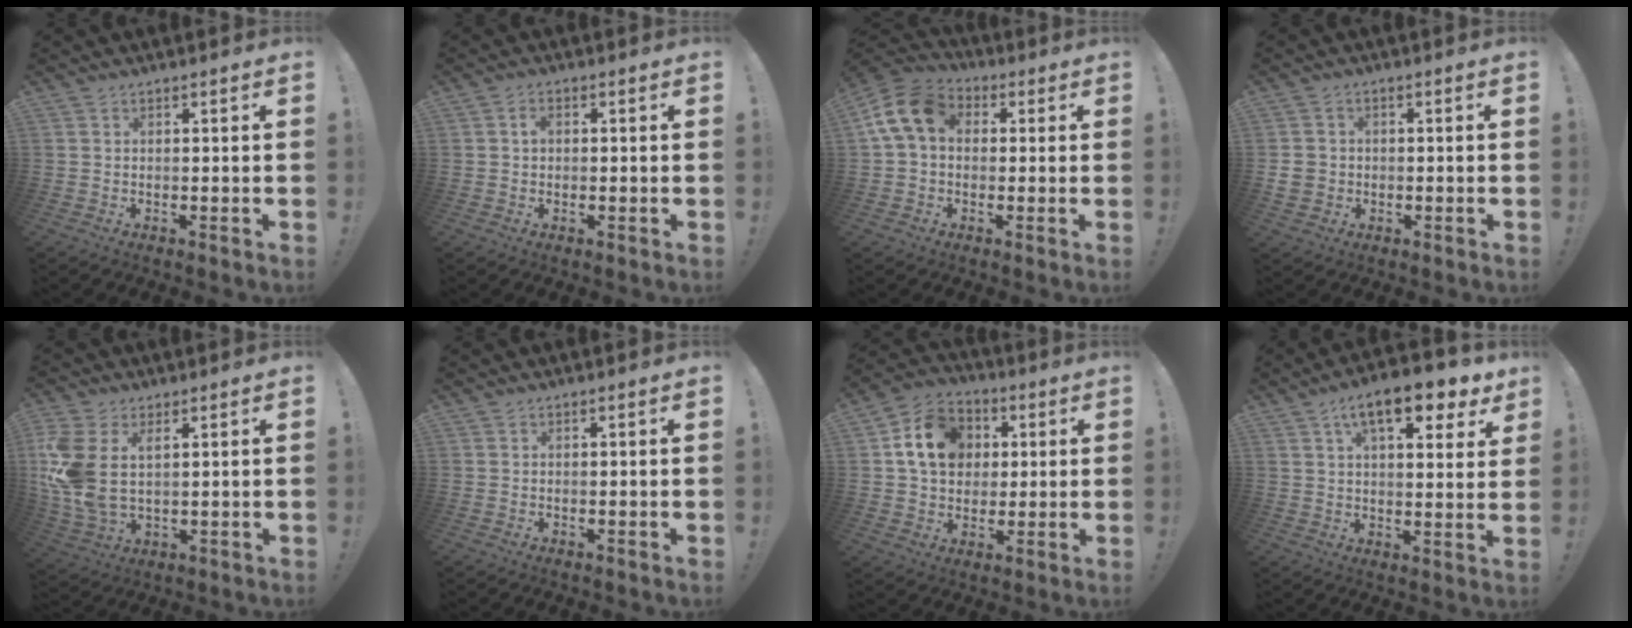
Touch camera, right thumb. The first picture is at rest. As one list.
[{"total": 1.6, "force": [0.2, 1.2, 1.1], "torque": [-0.009, 0.002, -0.001]}, {"total": 12.7, "force": [2.5, 9.1, 8.5], "torque": [-0.157, 0.015, 0.054]}, {"total": 4.8, "force": [-0.2, 4.4, 1.9], "torque": [-0.038, 0.002, -0.002]}, {"total": 11.3, "force": [3.6, 6.5, 8.5], "torque": [-0.184, -0.020, 0.072]}, {"total": 0.0}, {"total": 14.9, "force": [3.7, 12.0, 8.0], "torque": [-0.121, 0.006, 0.079]}, {"total": 14.0, "force": [7.5, 5.2, 10.6], "torque": [-0.150, -0.034, 0.120]}]